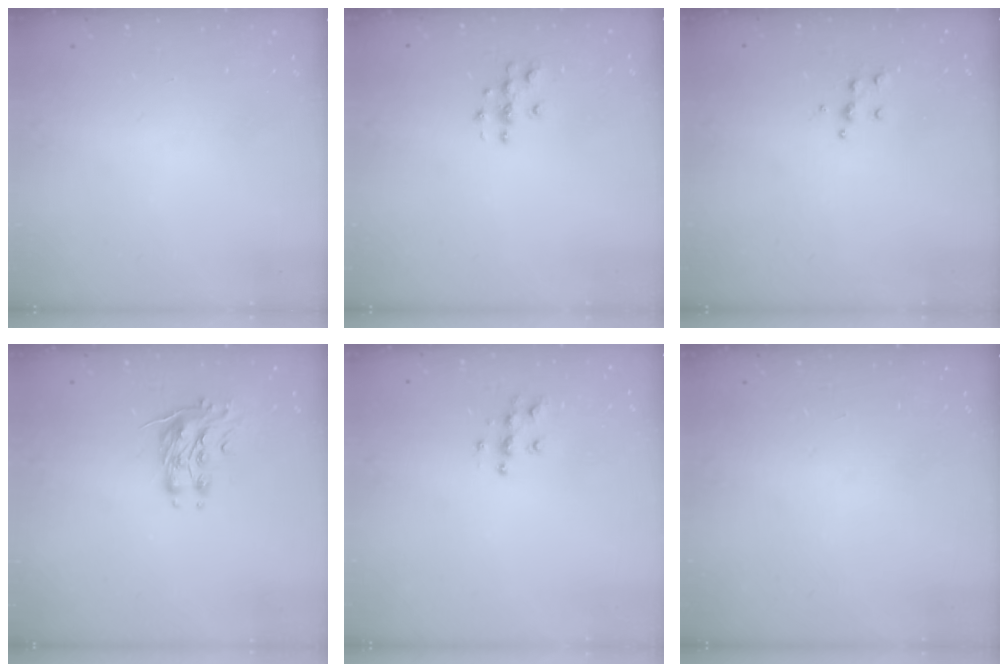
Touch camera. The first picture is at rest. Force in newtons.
{"total": 3.8, "press": 3.8, "slide": 0.2}
{"total": 5.2, "press": 5.2, "slide": 0.5}
{"total": 9.2, "press": 9.2, "slide": 0.4}
{"total": 6.1, "press": 6.1, "slide": 0.4}
{"total": 0.0}